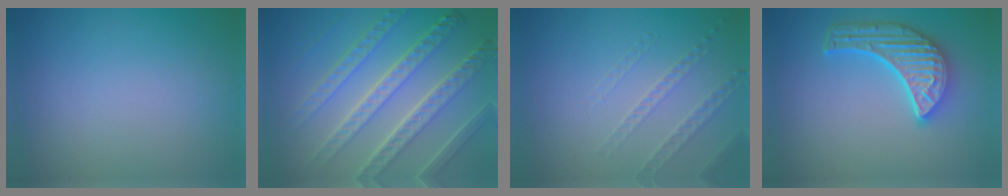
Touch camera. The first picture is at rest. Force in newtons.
{"total": 8.3, "press": 6.2, "slide": 5.5}
{"total": 1.4, "press": 1.0, "slide": 0.9}
{"total": 5.6, "press": 4.5, "slide": 3.3}